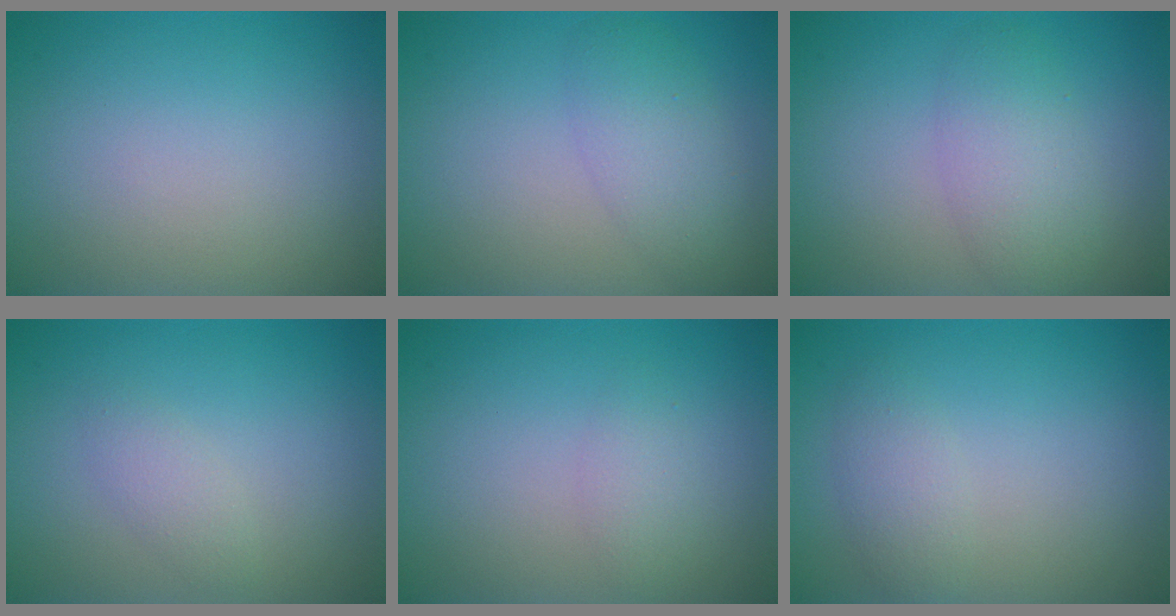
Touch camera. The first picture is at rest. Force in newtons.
{"total": 3.0, "press": 3.0, "slide": 0.2}
{"total": 3.5, "press": 3.5, "slide": 0.2}
{"total": 1.3, "press": 1.3, "slide": 0.0}
{"total": 1.4, "press": 1.4, "slide": 0.1}
{"total": 1.9, "press": 1.9, "slide": 0.1}